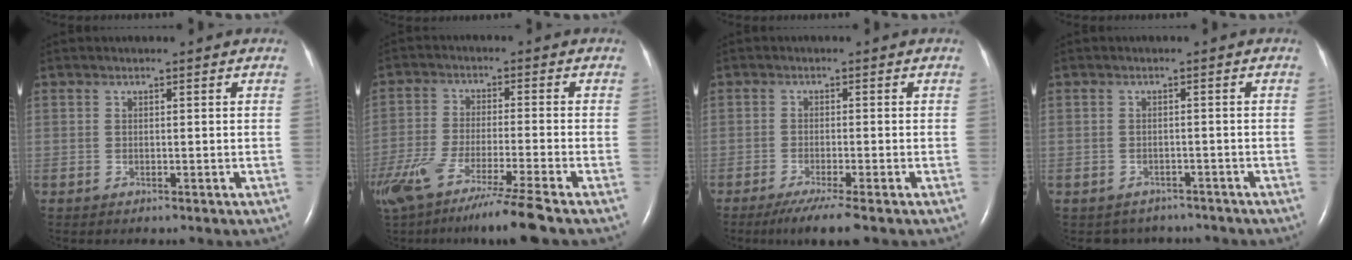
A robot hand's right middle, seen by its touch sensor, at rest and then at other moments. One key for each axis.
{"total": 14.6, "fx": -10.9, "fy": -1.0, "fz": 9.6, "tx": -0.190, "ty": -0.056, "tz": -0.188}
{"total": 5.0, "fx": -3.6, "fy": -0.3, "fz": 3.4, "tx": -0.060, "ty": -0.015, "tz": -0.062}
{"total": 4.7, "fx": -4.1, "fy": 2.2, "fz": -0.2, "tx": 0.000, "ty": 0.008, "tz": -0.048}